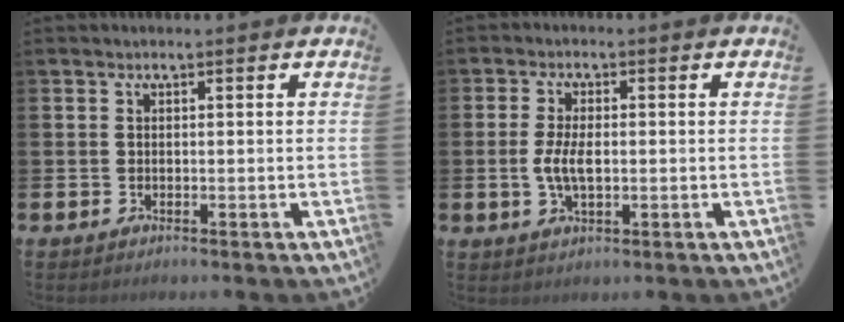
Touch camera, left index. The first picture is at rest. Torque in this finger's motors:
{"motor_torque": [0.88, 0.18, 0.12, 0.11]}